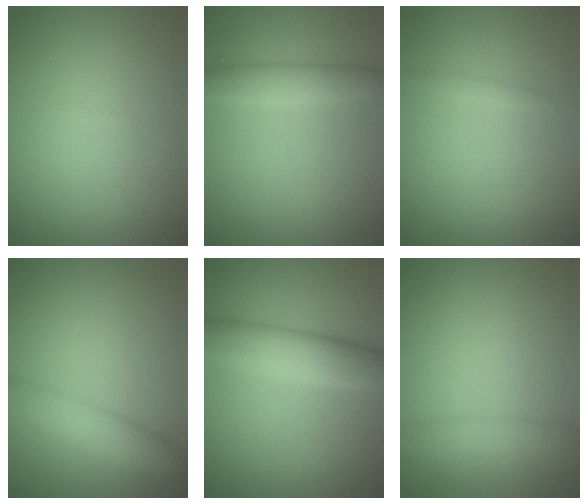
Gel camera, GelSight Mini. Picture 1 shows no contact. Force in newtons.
{"total": 2.8, "press": 2.8, "slide": 0.1}
{"total": 0.5, "press": 0.5, "slide": 0.0}
{"total": 3.9, "press": 3.9, "slide": 0.3}
{"total": 6.1, "press": 6.1, "slide": 0.1}
{"total": 1.7, "press": 1.7, "slide": 0.2}